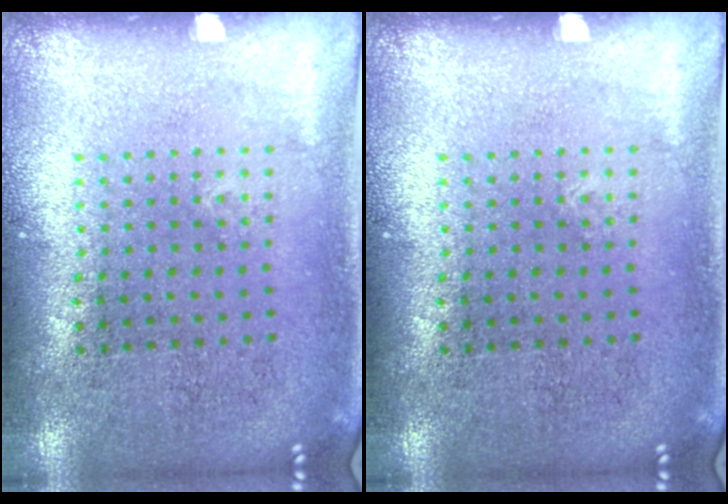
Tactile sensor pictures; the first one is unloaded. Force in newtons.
{"total": 0.0}